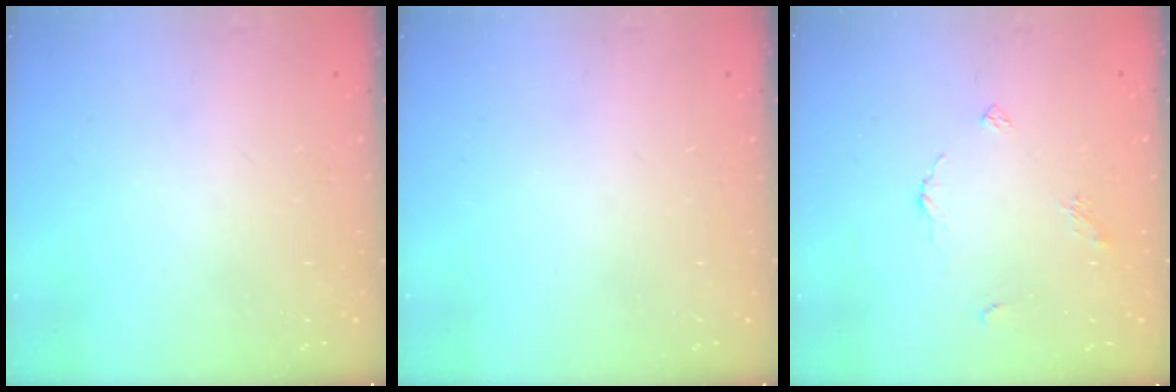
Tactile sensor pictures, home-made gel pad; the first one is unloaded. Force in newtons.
{"total": 0.0}
{"total": 4.0, "press": 4.0, "slide": 0.5}